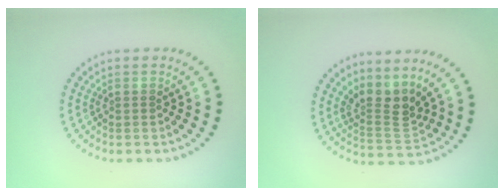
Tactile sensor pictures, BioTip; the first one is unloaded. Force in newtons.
{"total": 3.3, "press": 2.3, "slide": 2.3}